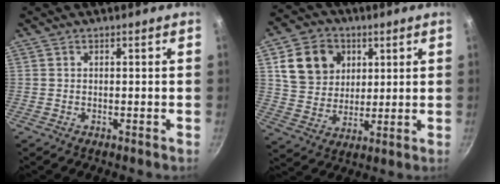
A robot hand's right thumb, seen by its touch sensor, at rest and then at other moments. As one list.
[{"total": 13.2, "force": [4.4, 10.9, 5.9], "torque": [-0.082, -0.004, 0.078]}]